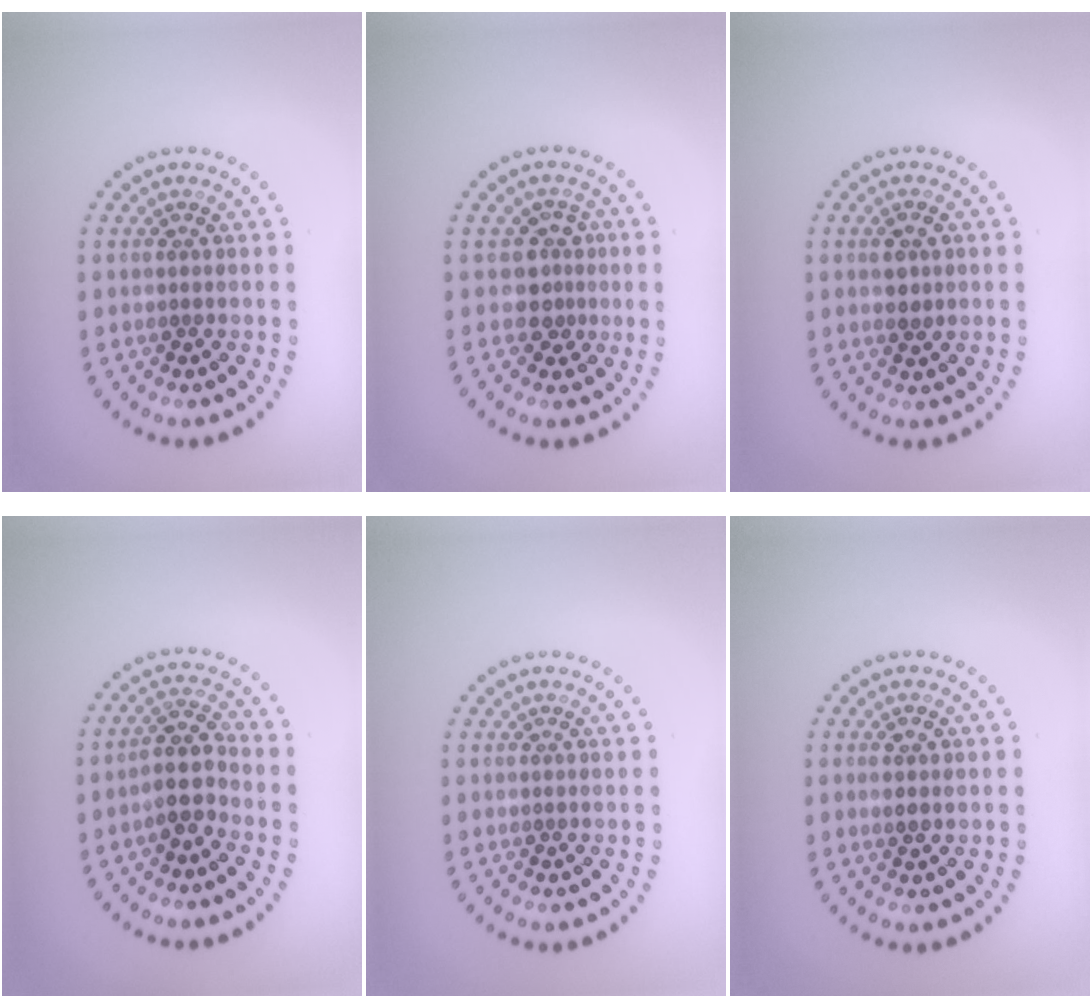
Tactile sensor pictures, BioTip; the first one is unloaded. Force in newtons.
{"total": 2.5, "press": 1.8, "slide": 1.7}
{"total": 1.8, "press": 1.8, "slide": 0.3}
{"total": 2.8, "press": 2.3, "slide": 1.6}
{"total": 0.0}
{"total": 1.4, "press": 1.4, "slide": 0.5}